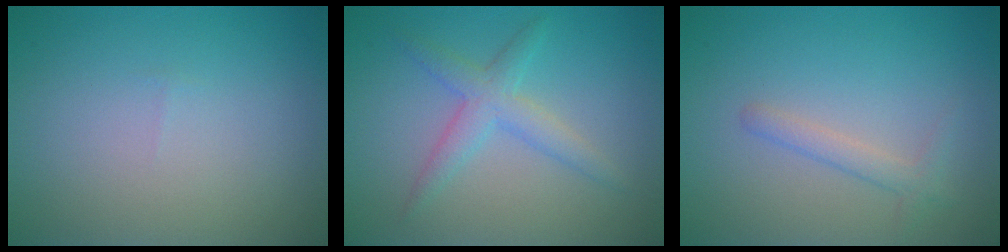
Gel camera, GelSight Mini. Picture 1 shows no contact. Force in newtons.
{"total": 2.8, "press": 2.8, "slide": 0.1}
{"total": 1.6, "press": 1.6, "slide": 0.1}